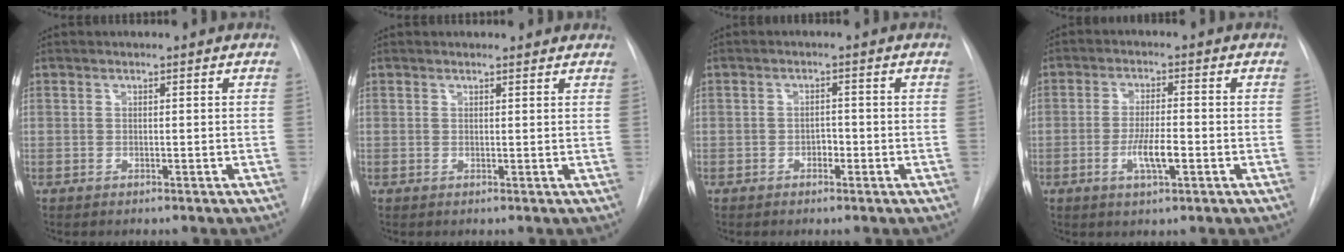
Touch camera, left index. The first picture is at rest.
{"total": 2.8, "force": [2.7, 0.7, 0.5], "torque": [-0.012, 0.007, 0.023]}
{"total": 1.6, "force": [-0.7, 0.9, 1.0], "torque": [-0.013, 0.005, -0.012]}
{"total": 5.2, "force": [-1.6, 1.0, 4.8], "torque": [-0.091, -0.003, -0.027]}